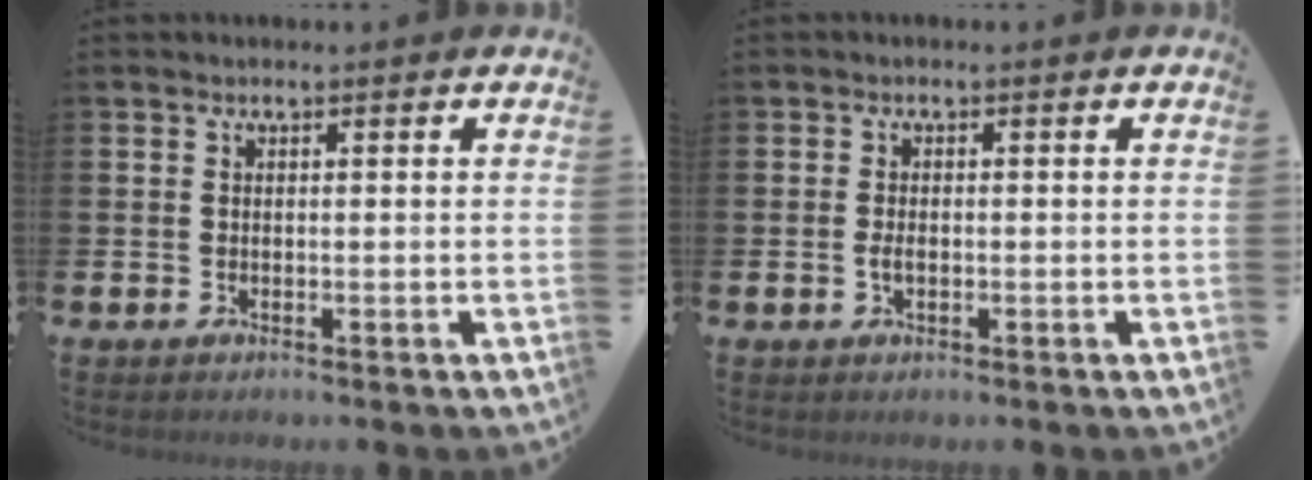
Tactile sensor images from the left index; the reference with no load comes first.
{"total": 1.6, "force": [-0.3, 0.9, 1.2], "torque": [-0.024, 0.004, -0.007]}